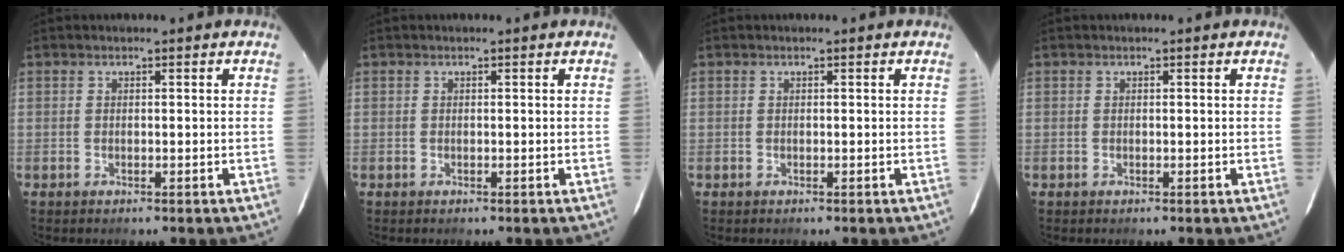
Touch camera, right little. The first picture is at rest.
{"total": 0.0}
{"total": 0.0}
{"total": 0.0}